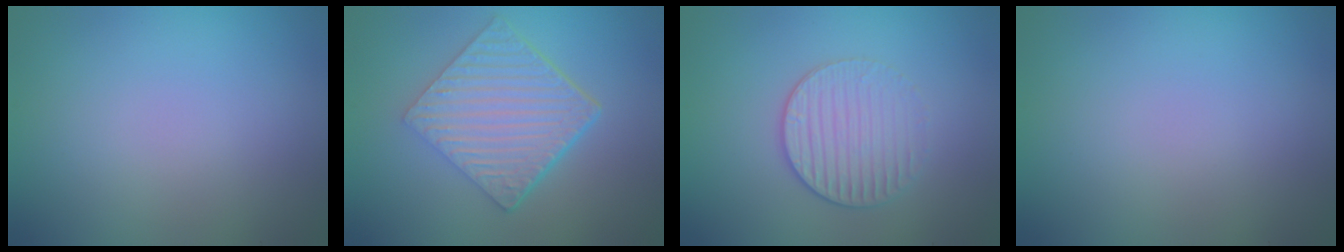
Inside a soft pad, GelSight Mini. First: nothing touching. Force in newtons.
{"total": 6.7, "press": 4.8, "slide": 4.7}
{"total": 3.1, "press": 2.8, "slide": 1.2}
{"total": 0.0}